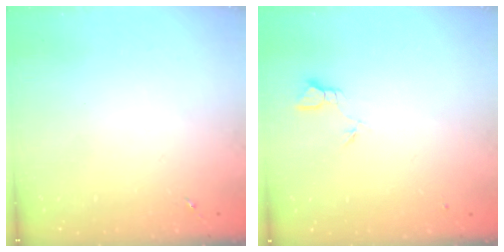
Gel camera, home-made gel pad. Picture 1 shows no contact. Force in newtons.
{"total": 2.0, "press": 2.0, "slide": 0.1}